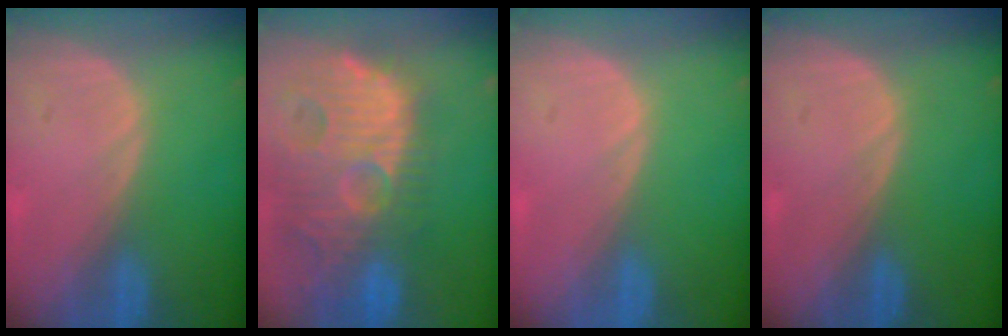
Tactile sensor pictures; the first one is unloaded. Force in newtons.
{"total": 14.6, "press": 12.6, "slide": 7.3}
{"total": 0.0}
{"total": 0.0}